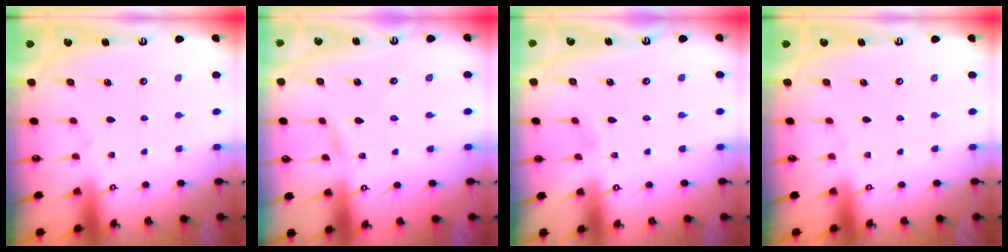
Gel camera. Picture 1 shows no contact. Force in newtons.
{"total": 2.3, "press": 2.3, "slide": 0.2}
{"total": 1.6, "press": 1.6, "slide": 0.2}
{"total": 0.0}